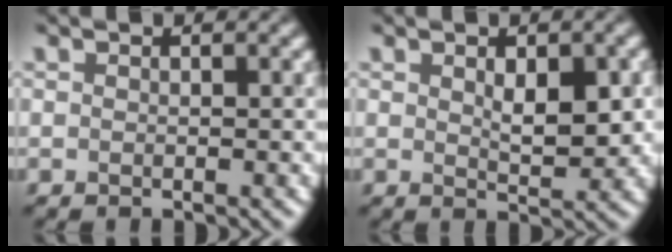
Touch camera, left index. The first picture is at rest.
{"total": 3.4, "force": [0.4, 1.6, 2.9], "torque": [-0.044, 0.001, 0.015]}